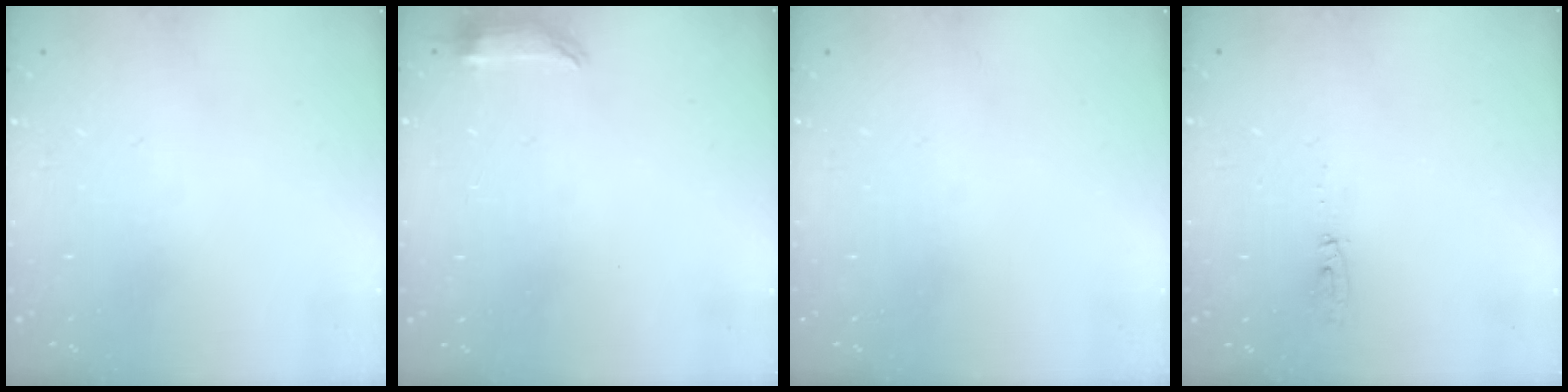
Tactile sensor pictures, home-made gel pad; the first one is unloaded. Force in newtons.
{"total": 6.6, "press": 6.6, "slide": 0.9}
{"total": 0.0}
{"total": 16.2, "press": 5.8, "slide": 15.1}